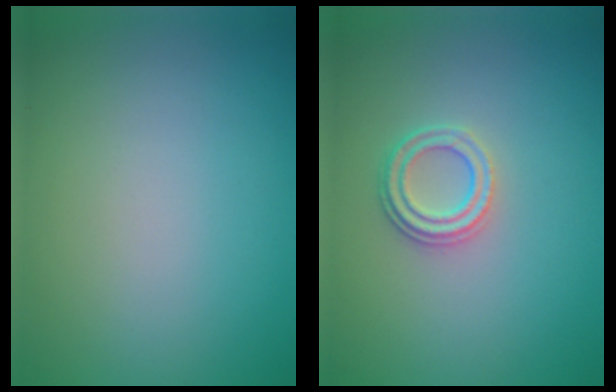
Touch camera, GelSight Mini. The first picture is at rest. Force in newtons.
{"total": 2.4, "press": 2.0, "slide": 1.2}